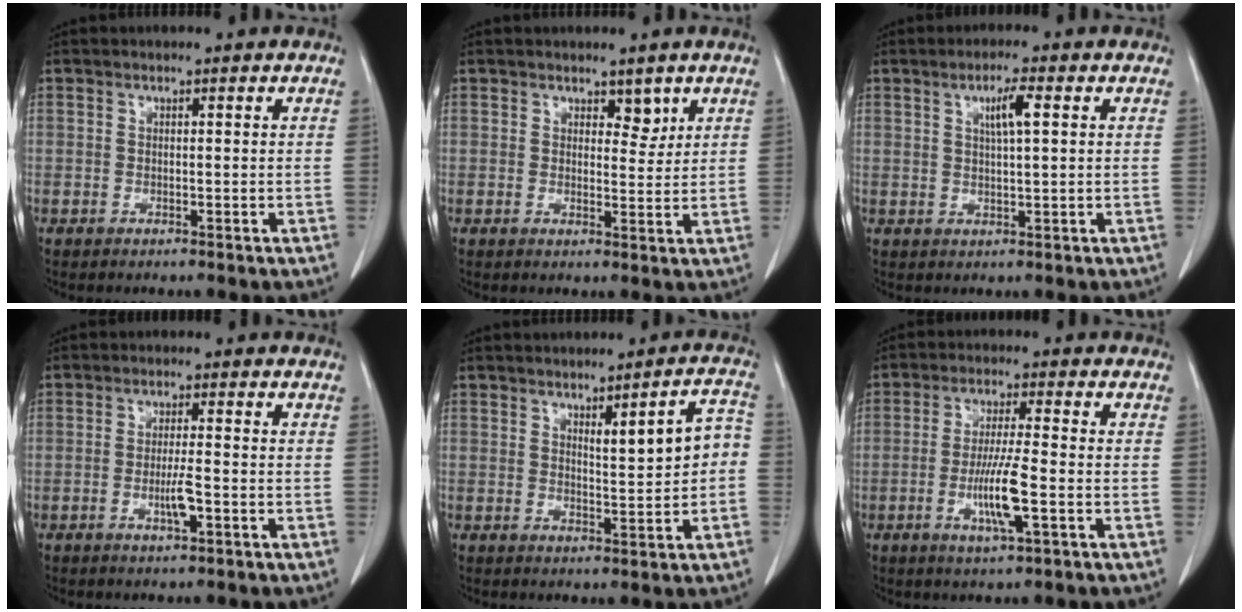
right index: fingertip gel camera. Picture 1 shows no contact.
{"total": 2.6, "force": [1.7, 1.4, 1.4], "torque": [-0.011, -0.007, 0.027]}
{"total": 4.0, "force": [1.3, 0.3, 3.7], "torque": [-0.065, 0.001, 0.023]}
{"total": 3.6, "force": [-1.2, 0.3, 3.3], "torque": [-0.063, -0.003, -0.021]}
{"total": 6.2, "force": [0.7, 1.3, 6.1], "torque": [-0.083, 0.019, 0.015]}
{"total": 7.7, "force": [-2.3, 0.2, 7.4], "torque": [-0.141, -0.009, -0.043]}